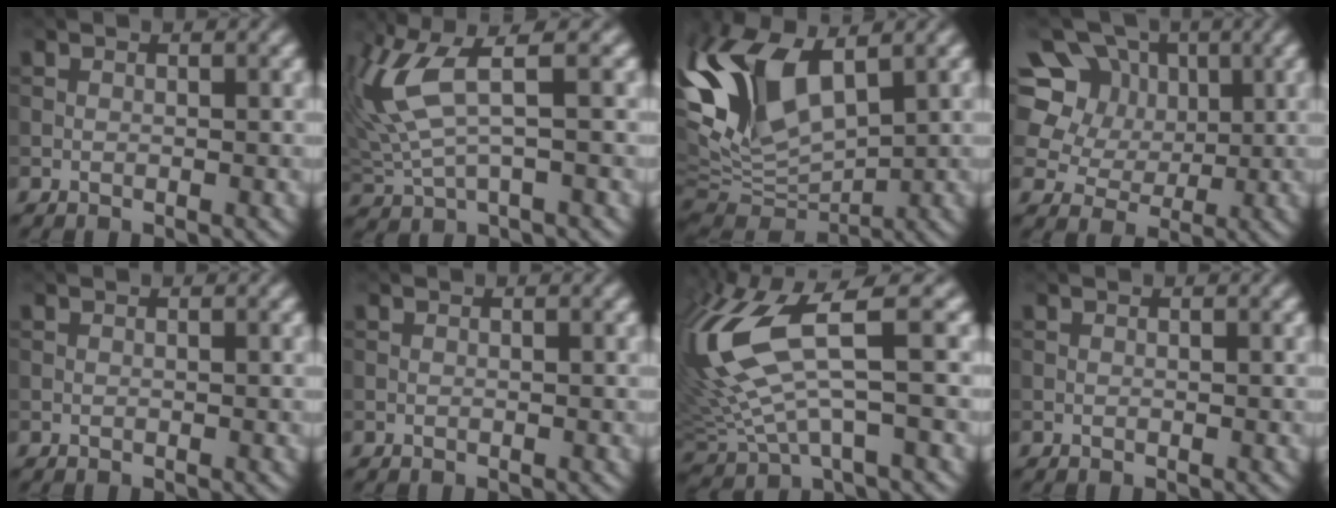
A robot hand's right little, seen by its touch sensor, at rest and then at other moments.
{"total": 6.2, "force": [2.0, 1.8, 5.6], "torque": [-0.149, 0.007, 0.045]}
{"total": 9.8, "force": [3.7, 4.7, 7.8], "torque": [-0.183, 0.003, 0.065]}
{"total": 12.2, "force": [4.2, 10.0, 5.5], "torque": [-0.138, 0.035, 0.070]}
{"total": 0.0}
{"total": 0.0}
{"total": 11.4, "force": [2.6, 3.9, 10.5], "torque": [-0.251, -0.001, 0.047]}
{"total": 0.0}